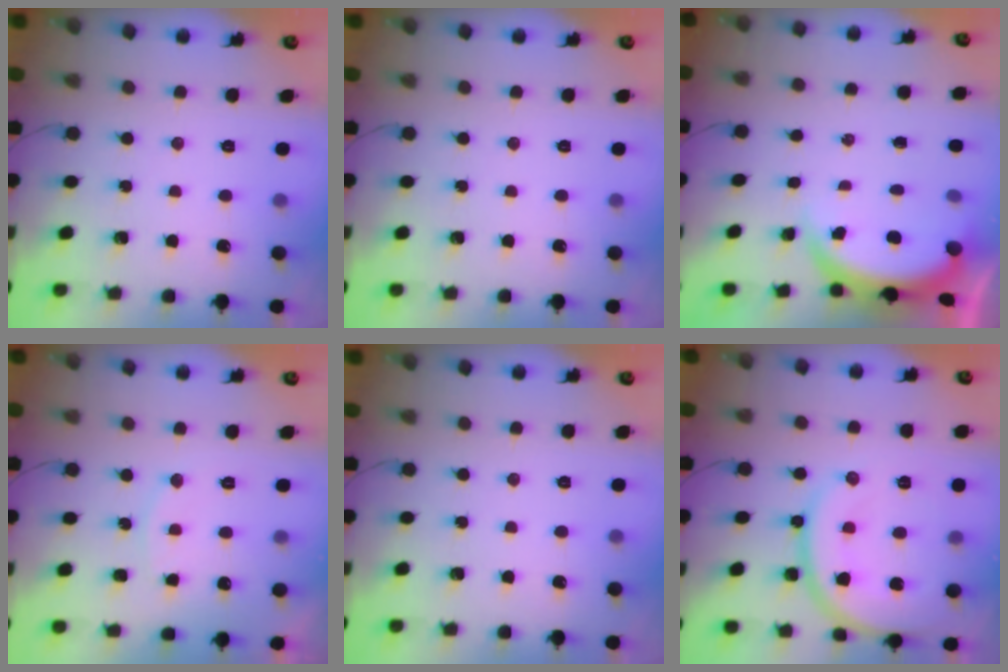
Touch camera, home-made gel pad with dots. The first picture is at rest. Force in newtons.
{"total": 0.0}
{"total": 4.2, "press": 4.0, "slide": 1.3}
{"total": 6.5, "press": 6.5, "slide": 0.3}
{"total": 0.0}
{"total": 15.7, "press": 15.6, "slide": 1.5}